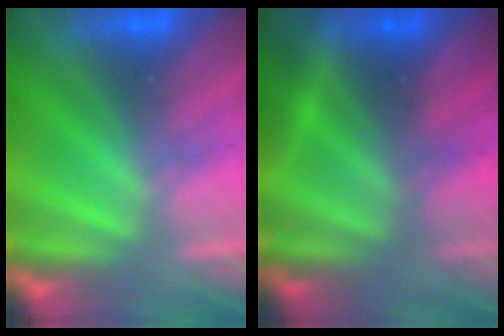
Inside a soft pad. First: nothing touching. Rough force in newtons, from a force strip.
{"total": 6.4}